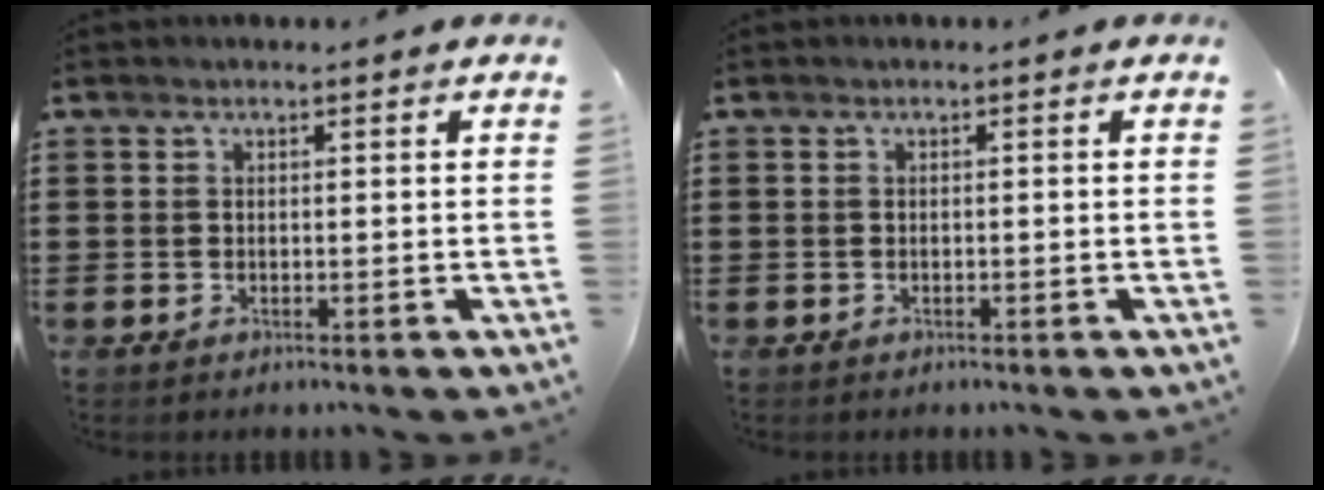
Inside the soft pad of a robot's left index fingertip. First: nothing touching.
{"total": 0.0}